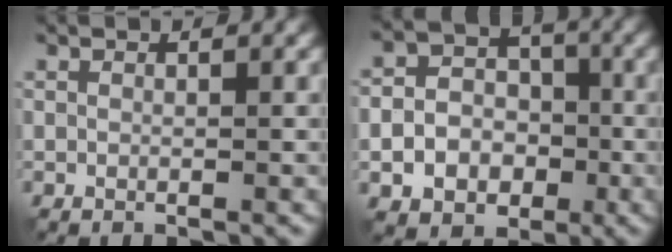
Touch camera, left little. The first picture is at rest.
{"total": 7.7, "force": [-2.5, 6.6, 3.0], "torque": [-0.041, -0.007, -0.055]}